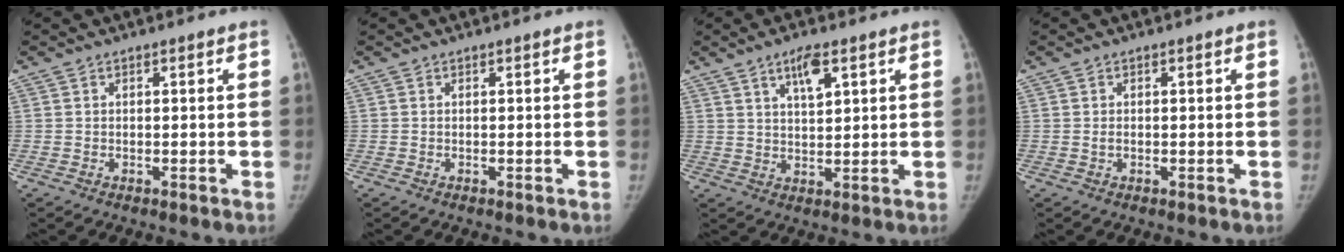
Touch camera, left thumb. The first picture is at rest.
{"total": 0.0}
{"total": 5.6, "force": [3.0, 1.9, 4.3], "torque": [-0.065, -0.015, 0.053]}
{"total": 0.7, "force": [-0.1, 0.4, 0.6], "torque": [-0.011, 0.005, -0.001]}